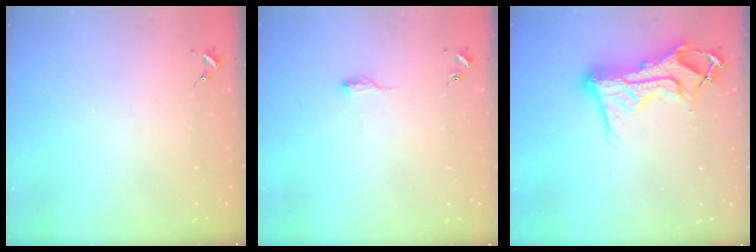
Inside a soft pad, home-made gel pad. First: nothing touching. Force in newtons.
{"total": 8.0, "press": 8.0, "slide": 0.7}
{"total": 19.3, "press": 19.2, "slide": 1.9}